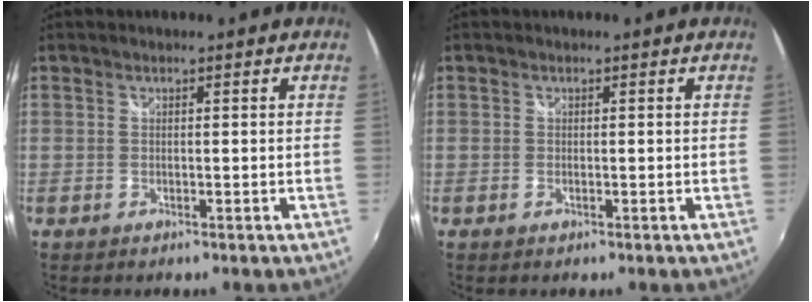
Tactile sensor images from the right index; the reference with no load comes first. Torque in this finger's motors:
{"motor_torque": [-0.45, 0.38, -0.02, -0.01]}